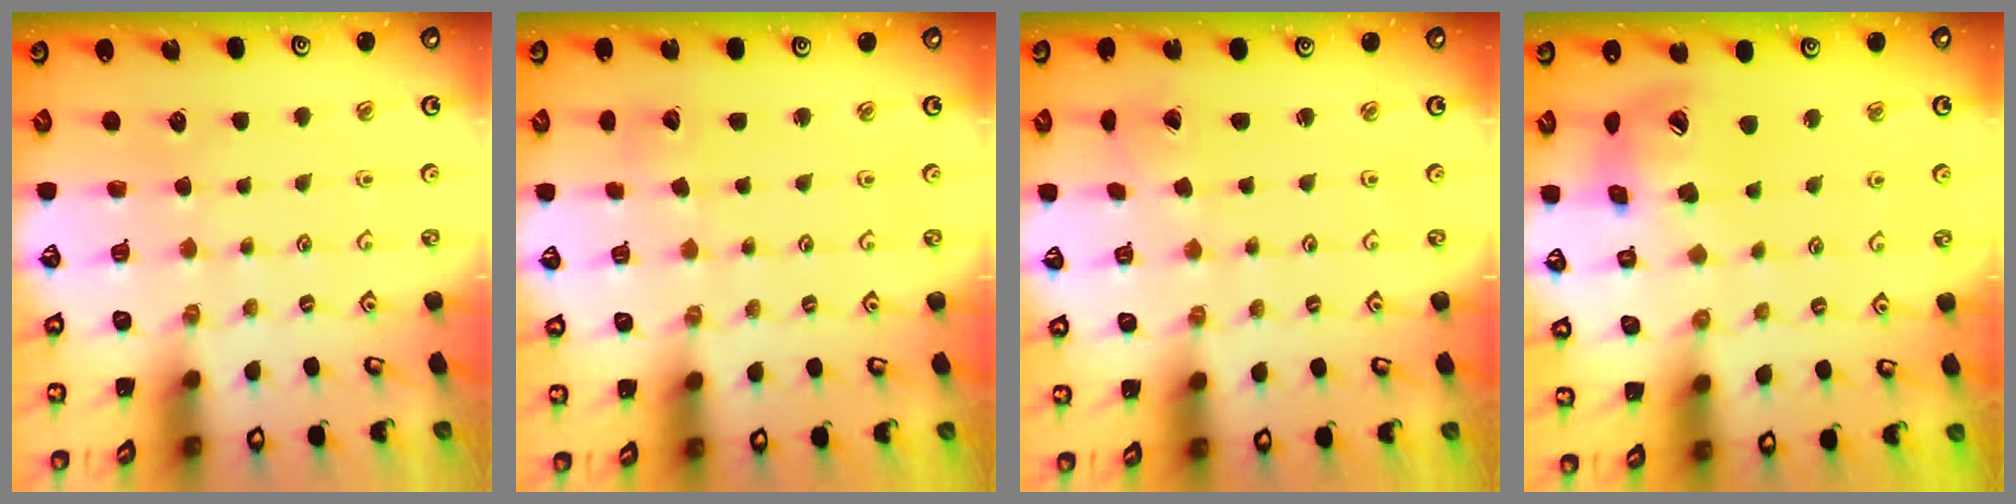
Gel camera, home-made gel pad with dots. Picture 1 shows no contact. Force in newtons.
{"total": 2.0, "press": 2.0, "slide": 0.2}
{"total": 0.6, "press": 0.3, "slide": 0.5}
{"total": 15.1, "press": 14.9, "slide": 2.4}